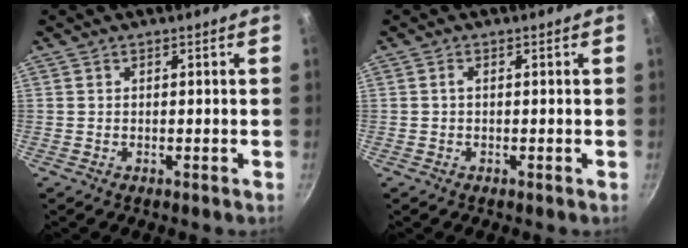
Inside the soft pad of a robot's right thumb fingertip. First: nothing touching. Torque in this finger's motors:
{"motor_torque": [-0.17, 0.13, -0.48, 0.02, 0.06]}